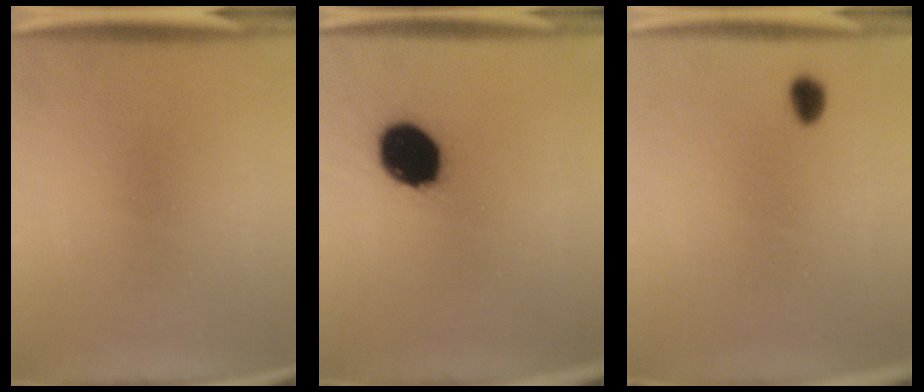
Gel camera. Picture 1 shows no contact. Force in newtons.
{"total": 14.4}
{"total": 3.0}